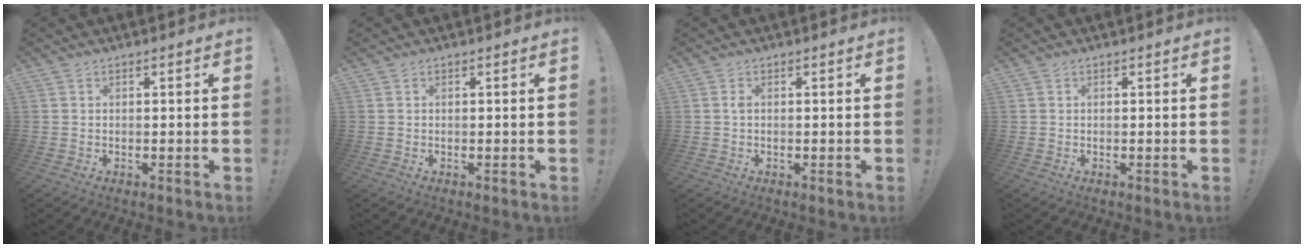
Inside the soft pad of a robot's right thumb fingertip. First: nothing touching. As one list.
[{"total": 0.0}, {"total": 0.8, "force": [0.0, 0.3, 0.8], "torque": [-0.025, 0.006, 0.001]}, {"total": 0.0}]